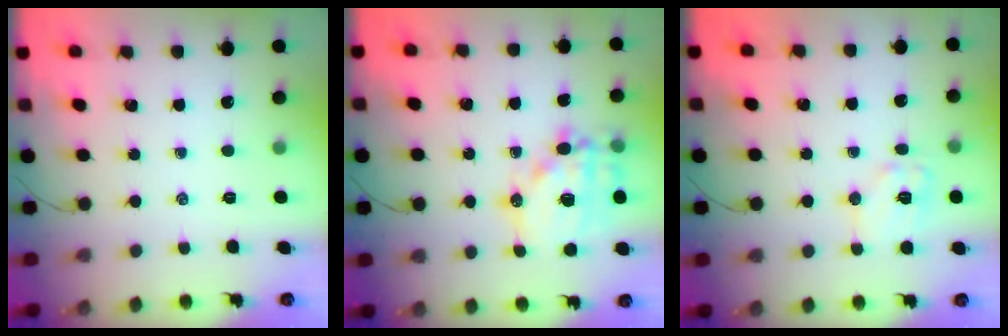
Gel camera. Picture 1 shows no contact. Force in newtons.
{"total": 15.5, "press": 15.2, "slide": 2.8}
{"total": 9.7, "press": 9.6, "slide": 1.2}